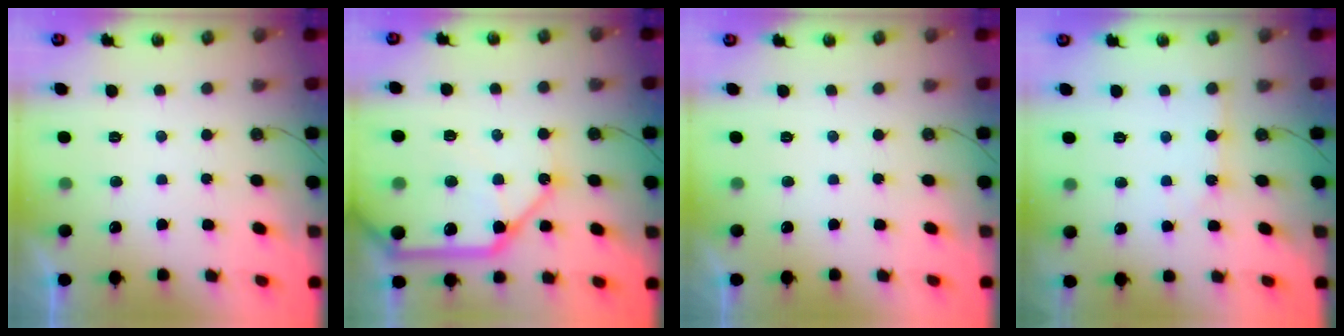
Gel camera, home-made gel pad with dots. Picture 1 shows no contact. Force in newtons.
{"total": 22.6, "press": 22.3, "slide": 3.1}
{"total": 0.0}
{"total": 2.4, "press": 2.4, "slide": 0.1}